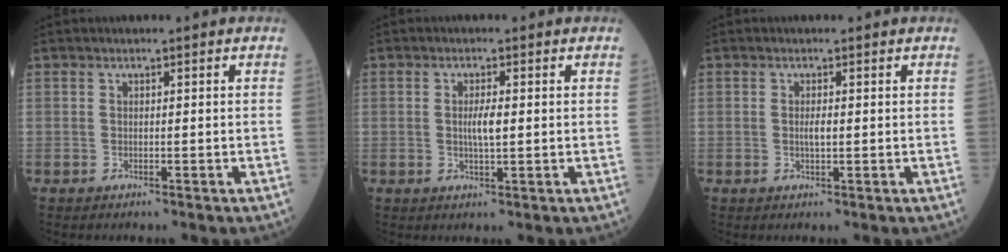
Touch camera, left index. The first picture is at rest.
{"total": 2.5, "force": [0.2, 0.4, 2.5], "torque": [-0.049, -0.002, 0.006]}
{"total": 1.3, "force": [0.2, 0.3, 1.2], "torque": [-0.024, 0.000, 0.003]}